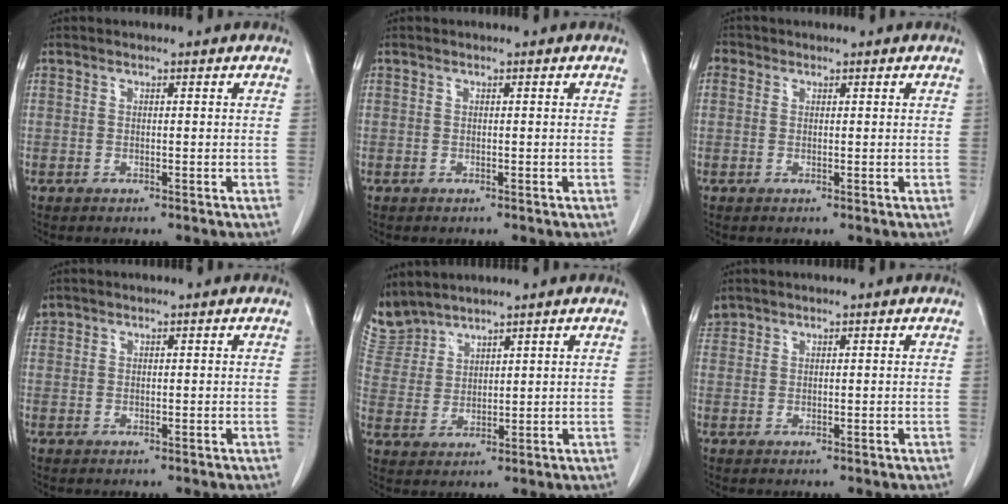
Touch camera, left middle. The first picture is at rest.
{"total": 0.0}
{"total": 1.3, "force": [0.5, 1.2, 0.2], "torque": [0.004, 0.004, 0.005]}
{"total": 1.0, "force": [0.8, 0.6, -0.2], "torque": [0.004, 0.013, 0.016]}
{"total": 6.0, "force": [5.9, 1.0, -0.4], "torque": [-0.003, 0.005, 0.135]}
{"total": 1.4, "force": [1.3, 0.5, -0.3], "torque": [0.005, 0.011, 0.027]}